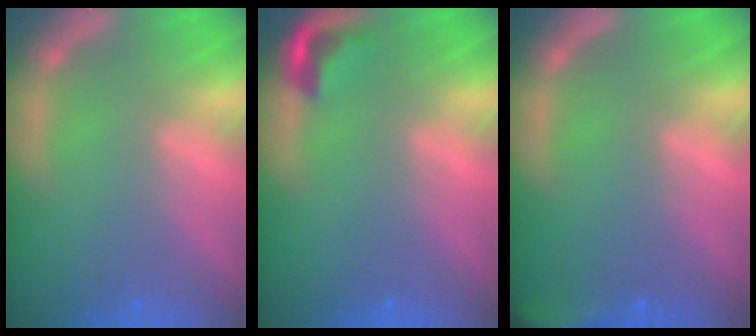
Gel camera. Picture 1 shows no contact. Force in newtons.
{"total": 2.4}
{"total": 4.0}